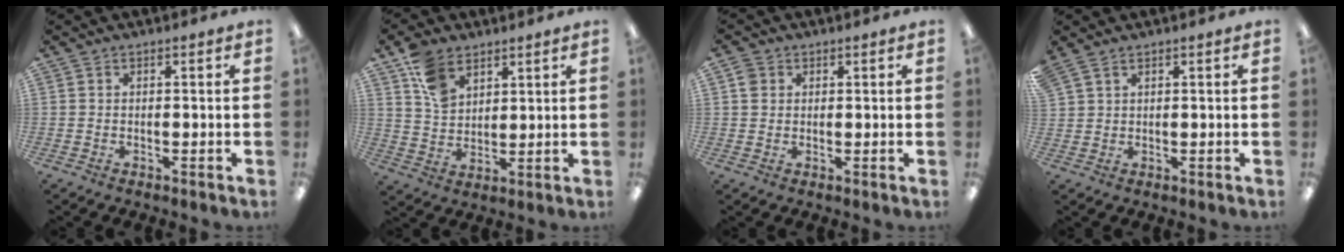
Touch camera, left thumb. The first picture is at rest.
{"total": 9.5, "force": [5.8, 6.2, 4.2], "torque": [-0.079, -0.016, 0.111]}
{"total": 3.0, "force": [1.4, 2.5, 0.8], "torque": [-0.007, -0.001, 0.022]}
{"total": 2.7, "force": [2.1, 1.4, 1.0], "torque": [-0.022, -0.002, 0.041]}